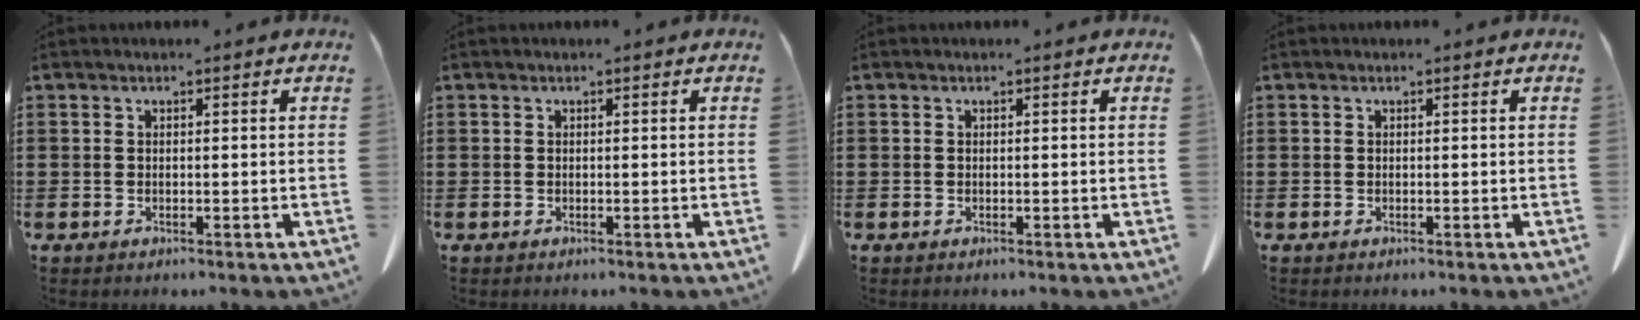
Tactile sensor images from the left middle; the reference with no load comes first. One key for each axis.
{"total": 0.0}
{"total": 0.0}
{"total": 0.0}